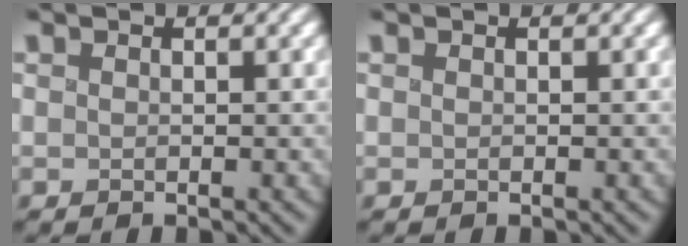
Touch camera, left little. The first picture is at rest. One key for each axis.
{"total": 0.0}